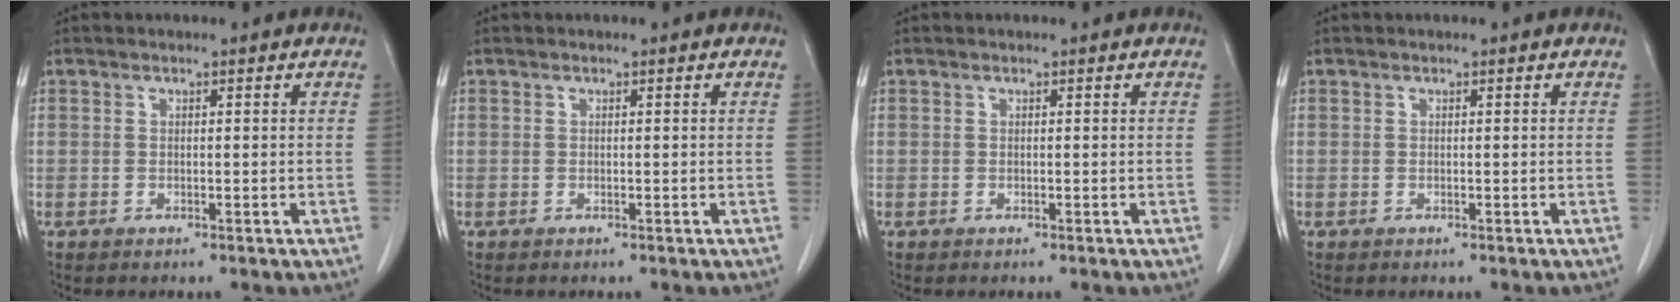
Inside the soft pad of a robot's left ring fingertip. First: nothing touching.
{"total": 0.0}
{"total": 0.0}
{"total": 0.0}